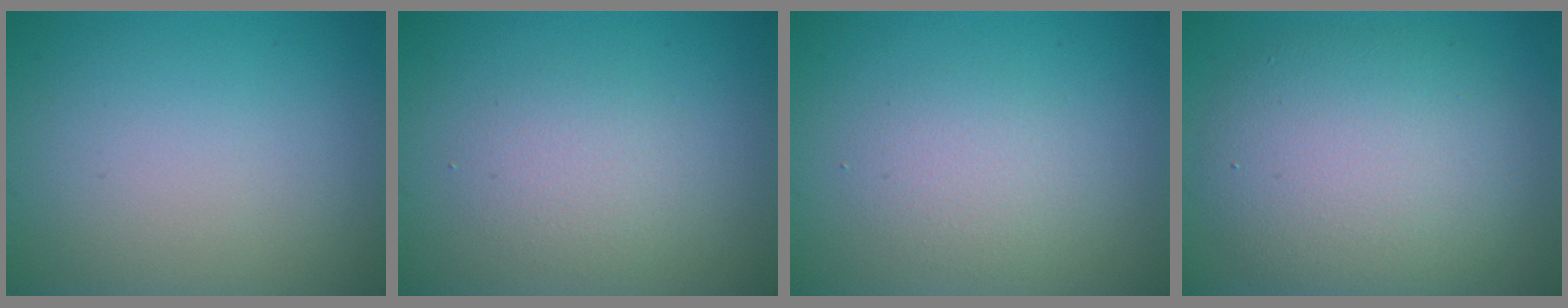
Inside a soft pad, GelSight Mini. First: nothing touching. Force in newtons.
{"total": 2.2, "press": 2.2, "slide": 0.2}
{"total": 2.2, "press": 2.2, "slide": 0.2}
{"total": 7.6, "press": 7.6, "slide": 0.4}